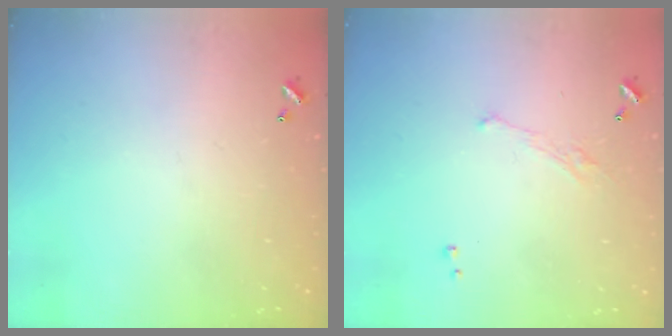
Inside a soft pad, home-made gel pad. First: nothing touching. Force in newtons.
{"total": 1.9, "press": 1.7, "slide": 0.8}